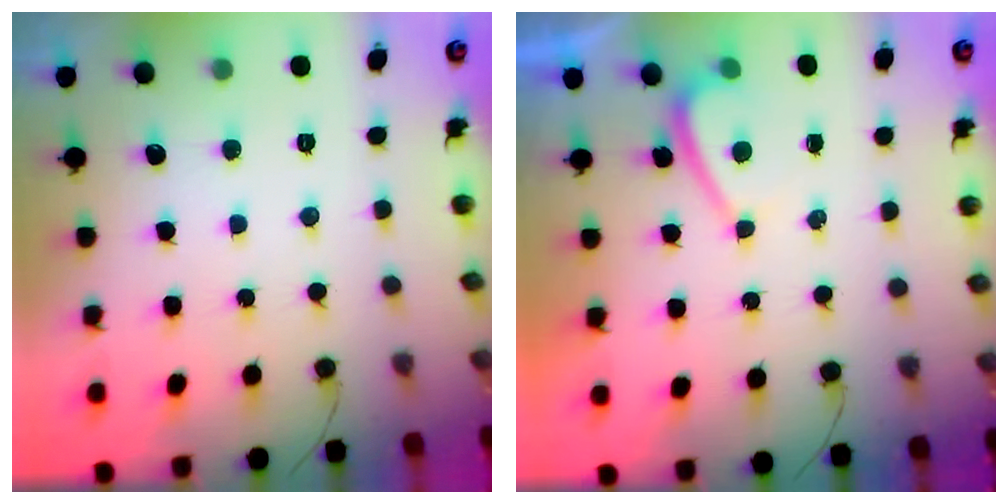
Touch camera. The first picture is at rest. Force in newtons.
{"total": 1.0, "press": 0.9, "slide": 0.5}